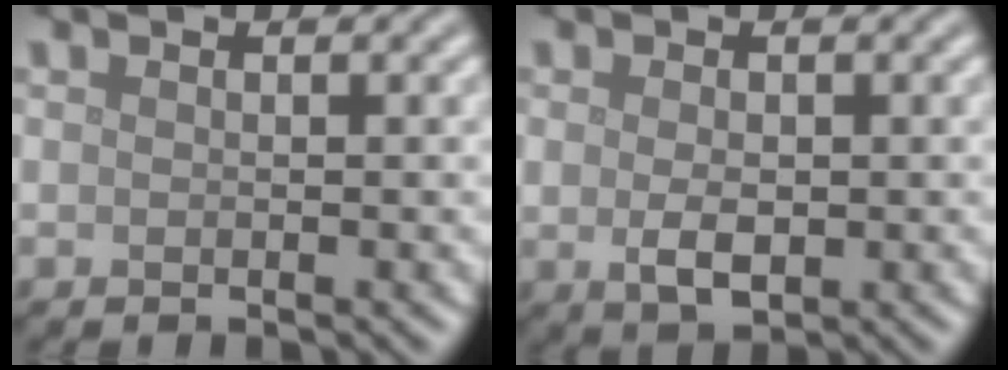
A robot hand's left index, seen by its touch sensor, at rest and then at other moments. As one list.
[{"total": 2.8, "force": [-0.2, 1.7, 2.2], "torque": [-0.043, -0.005, 0.001]}]